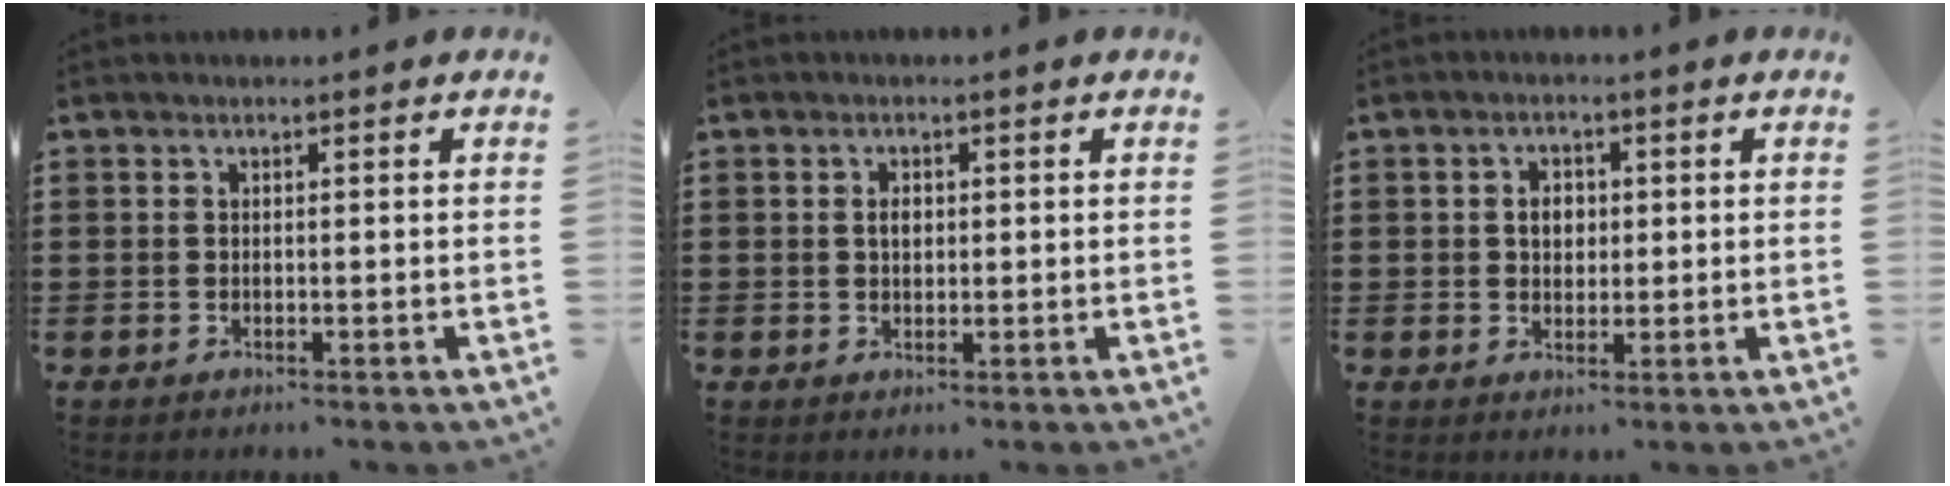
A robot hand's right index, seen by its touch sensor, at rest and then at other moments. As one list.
[{"total": 1.8, "force": [0.3, 1.0, 1.5], "torque": [-0.031, 0.007, 0.004]}, {"total": 2.7, "force": [0.3, 2.0, 1.8], "torque": [-0.034, 0.005, 0.001]}]